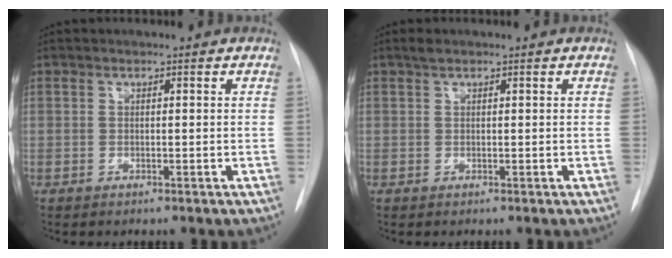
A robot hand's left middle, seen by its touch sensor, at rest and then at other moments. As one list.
[{"total": 0.9, "force": [0.7, 0.3, 0.5], "torque": [-0.014, 0.010, 0.015]}]